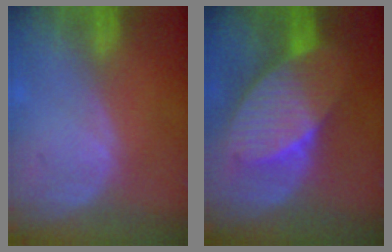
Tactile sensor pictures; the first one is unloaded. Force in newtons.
{"total": 9.2, "press": 9.2, "slide": 0.4}